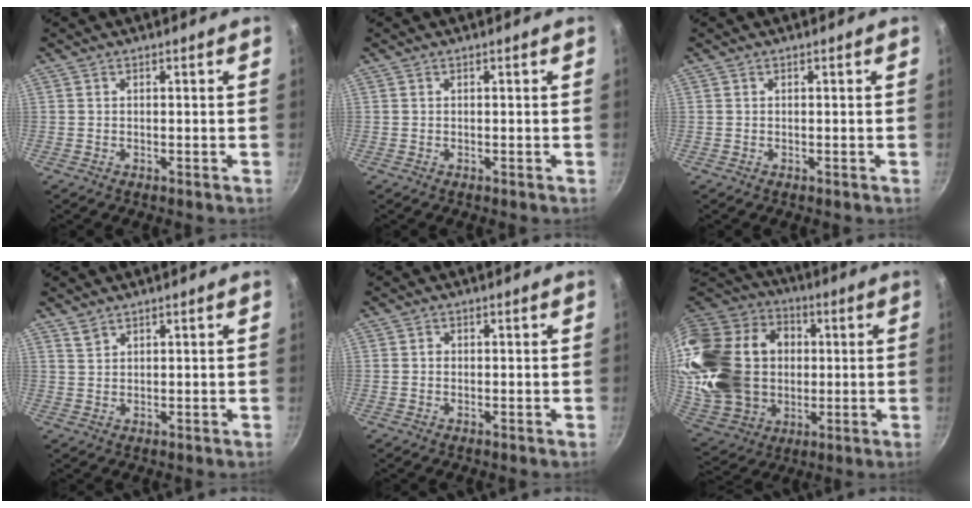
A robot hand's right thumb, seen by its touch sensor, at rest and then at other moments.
{"total": 0.0}
{"total": 0.0}
{"total": 1.6, "force": [1.4, 0.7, 0.5], "torque": [-0.007, -0.005, 0.029]}
{"total": 0.9, "force": [-0.1, 0.8, 0.3], "torque": [-0.004, 0.003, -0.004]}
{"total": 31.2, "force": [2.6, 24.0, 19.7], "torque": [-0.384, 0.024, 0.066]}